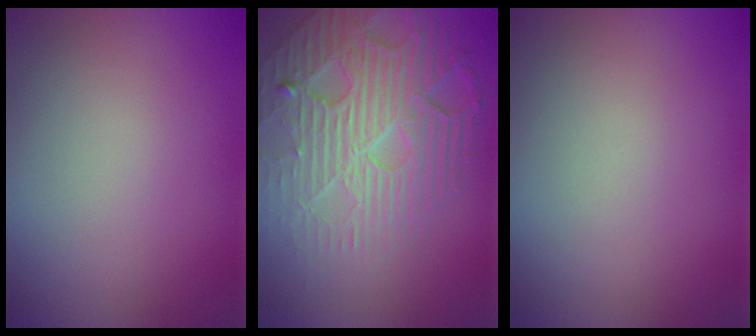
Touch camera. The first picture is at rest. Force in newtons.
{"total": 8.5, "press": 5.8, "slide": 6.3}
{"total": 0.0}